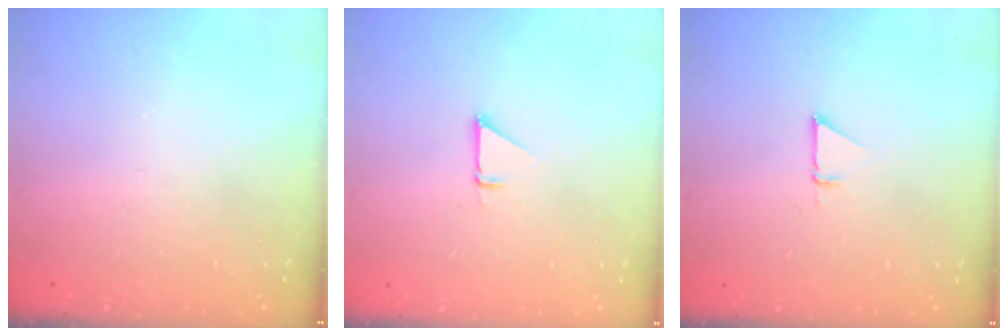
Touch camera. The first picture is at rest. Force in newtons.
{"total": 1.5, "press": 1.5, "slide": 0.1}
{"total": 2.5, "press": 2.5, "slide": 0.1}